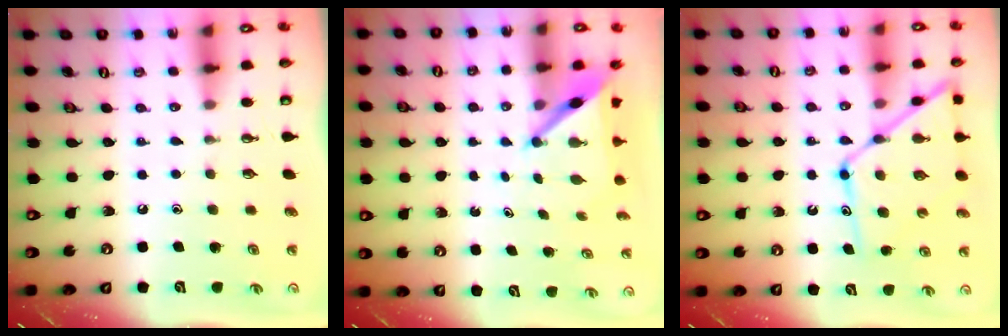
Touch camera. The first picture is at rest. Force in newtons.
{"total": 5.0, "press": 4.9, "slide": 0.5}
{"total": 13.8, "press": 13.7, "slide": 1.3}